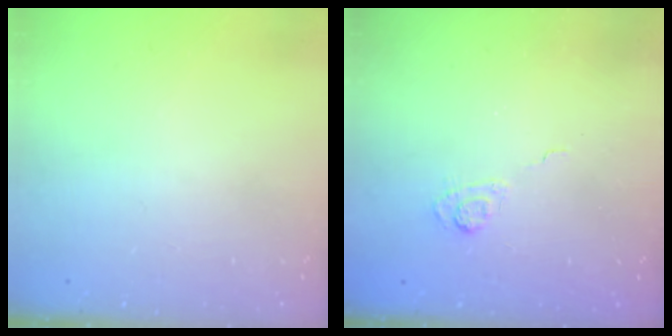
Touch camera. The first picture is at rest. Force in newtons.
{"total": 3.8, "press": 3.5, "slide": 1.6}